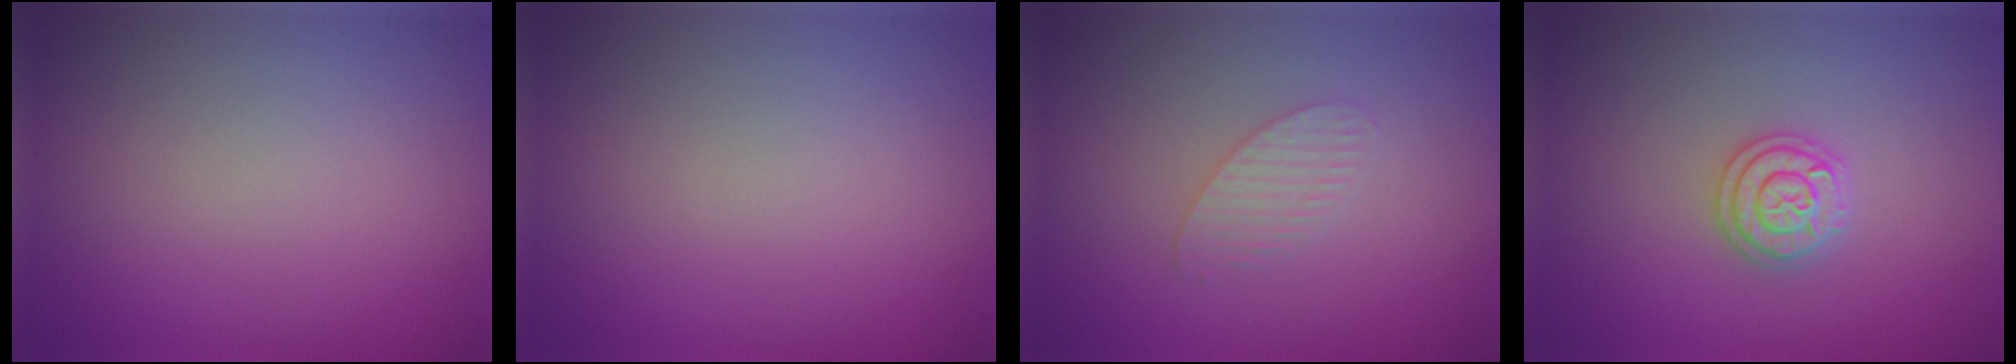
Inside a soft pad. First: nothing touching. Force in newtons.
{"total": 0.0}
{"total": 1.6, "press": 1.6, "slide": 0.1}
{"total": 2.3, "press": 2.3, "slide": 0.5}